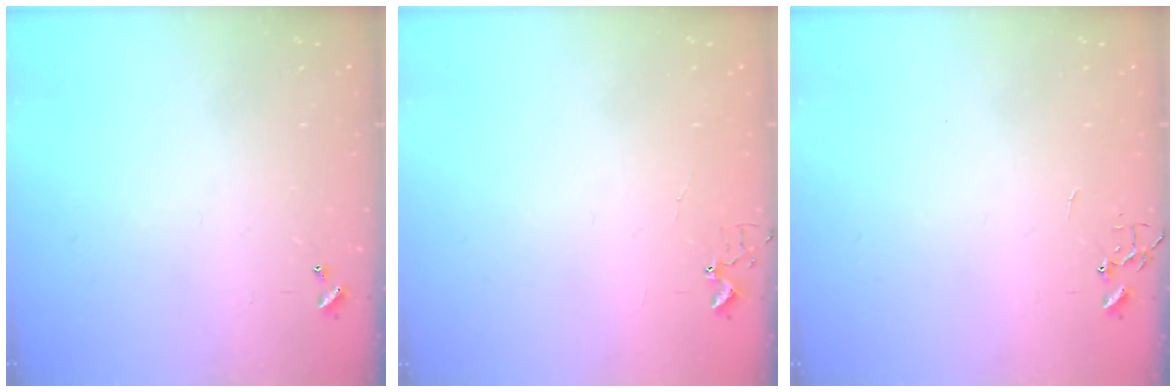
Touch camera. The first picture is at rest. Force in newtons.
{"total": 3.4, "press": 3.4, "slide": 0.5}
{"total": 0.0}